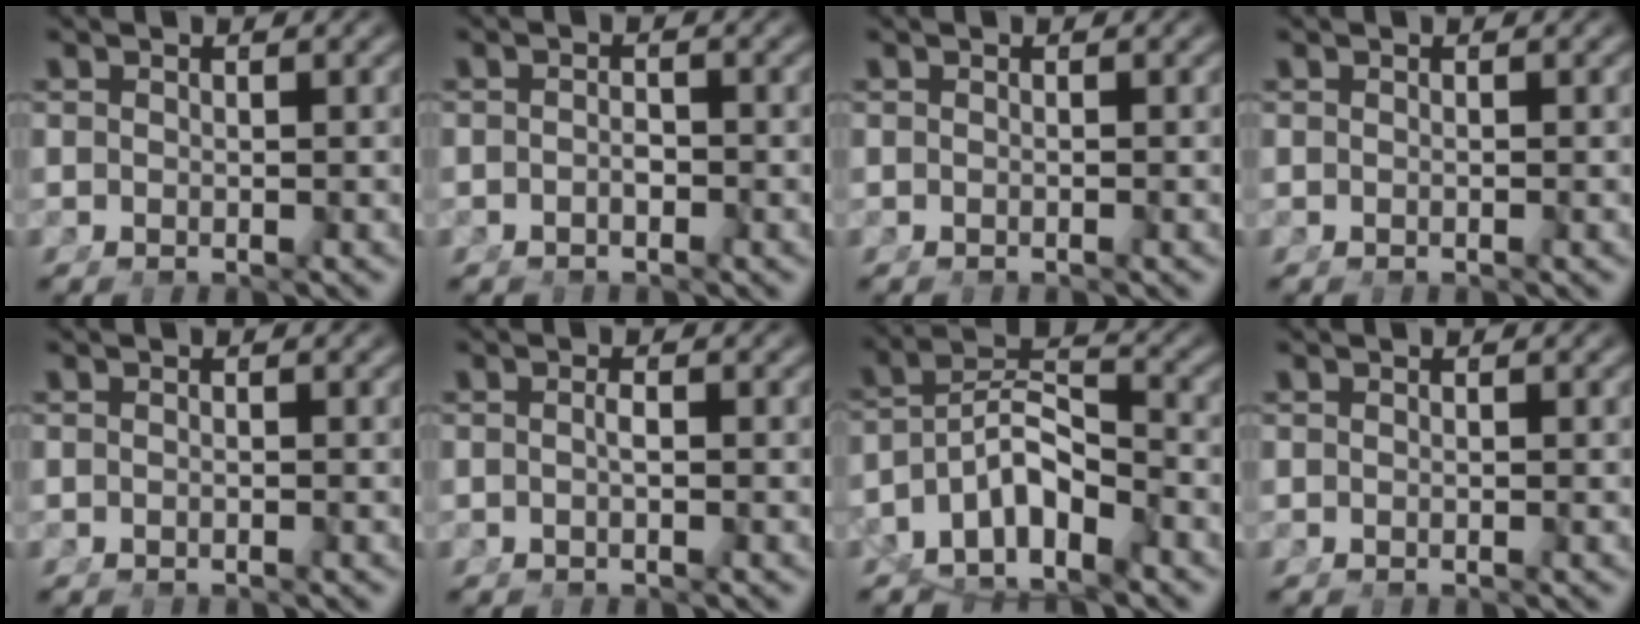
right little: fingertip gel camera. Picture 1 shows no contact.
{"total": 1.0, "force": [-0.8, 0.4, 0.4], "torque": [-0.003, 0.000, -0.014]}
{"total": 0.0}
{"total": 0.0}
{"total": 0.0}
{"total": 0.9, "force": [-0.3, 0.1, 0.8], "torque": [-0.011, 0.003, -0.007]}
{"total": 12.0, "force": [-5.0, 9.4, 5.6], "torque": [-0.116, -0.027, -0.085]}
{"total": 0.0}